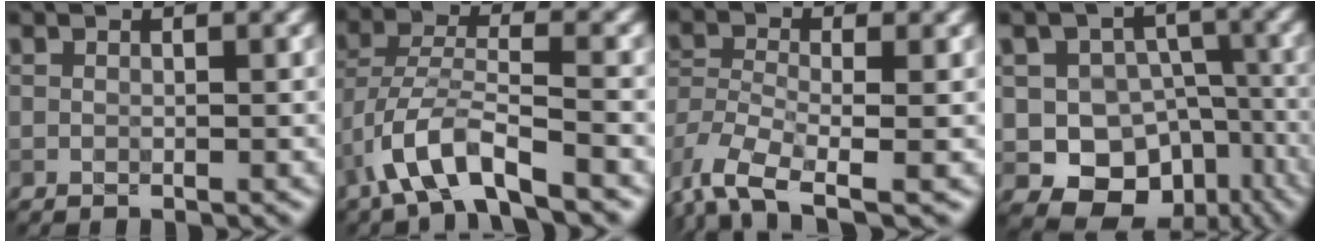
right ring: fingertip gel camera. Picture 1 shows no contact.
{"total": 5.8, "force": [-3.6, 1.7, 4.2], "torque": [-0.083, 0.004, -0.075]}
{"total": 5.9, "force": [-3.6, 2.8, 3.7], "torque": [-0.081, -0.013, -0.080]}
{"total": 10.5, "force": [-4.2, 8.7, 4.1], "torque": [-0.049, -0.003, -0.073]}